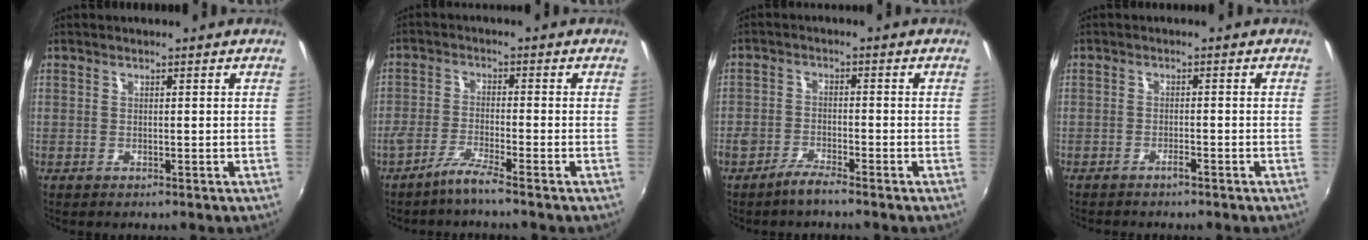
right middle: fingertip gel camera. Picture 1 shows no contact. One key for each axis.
{"total": 4.1, "fx": -3.2, "fy": -0.6, "fz": 2.5, "tx": -0.068, "ty": -0.003, "tz": -0.066}
{"total": 3.8, "fx": -3.2, "fy": 0.4, "fz": 2.0, "tx": -0.060, "ty": -0.002, "tz": -0.067}
{"total": 1.5, "fx": -1.3, "fy": 0.1, "fz": 0.7, "tx": -0.016, "ty": 0.002, "tz": -0.025}